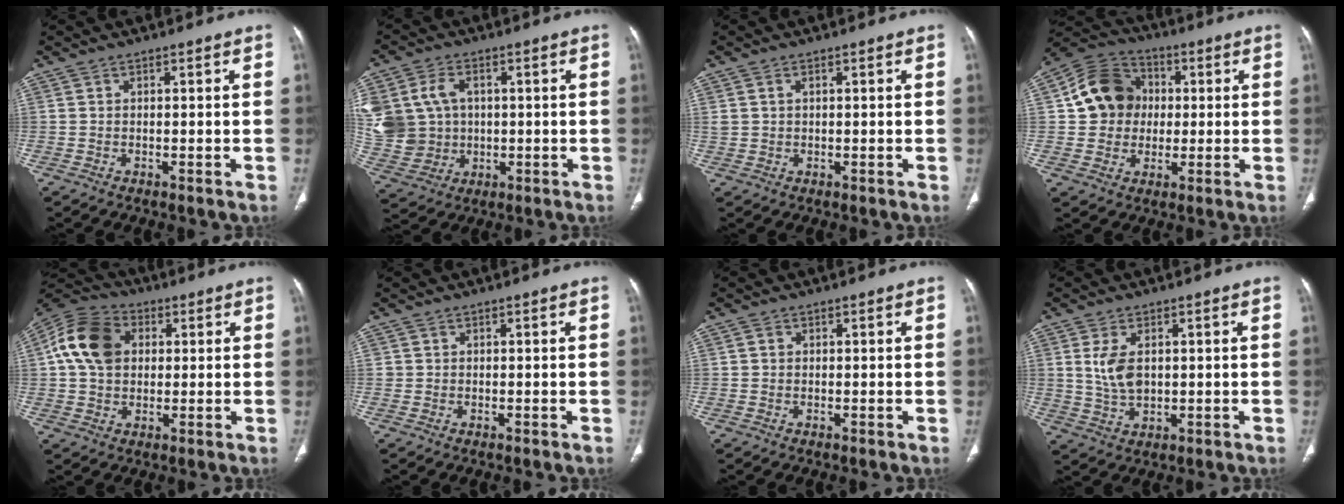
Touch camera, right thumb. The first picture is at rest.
{"total": 17.5, "force": [2.5, 14.8, 9.0], "torque": [-0.210, 0.023, 0.069]}
{"total": 1.7, "force": [0.7, 1.3, 0.9], "torque": [-0.019, 0.002, 0.019]}
{"total": 12.6, "force": [1.4, 11.0, 6.0], "torque": [-0.074, 0.015, 0.015]}
{"total": 12.5, "force": [2.3, 9.5, 7.9], "torque": [-0.133, 0.016, 0.030]}
{"total": 0.7, "force": [0.0, 0.7, 0.0], "torque": [0.006, 0.004, 0.001]}
{"total": 0.6, "force": [0.1, 0.6, 0.1], "torque": [0.002, 0.002, 0.001]}
{"total": 6.2, "force": [1.3, 3.7, 4.9], "torque": [-0.094, -0.006, 0.031]}